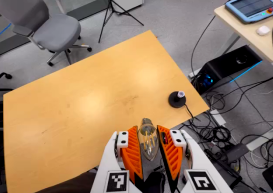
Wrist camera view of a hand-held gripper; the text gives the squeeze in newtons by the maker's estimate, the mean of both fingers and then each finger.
{"total": 9.2, "left": 8.2, "right": 10.3}